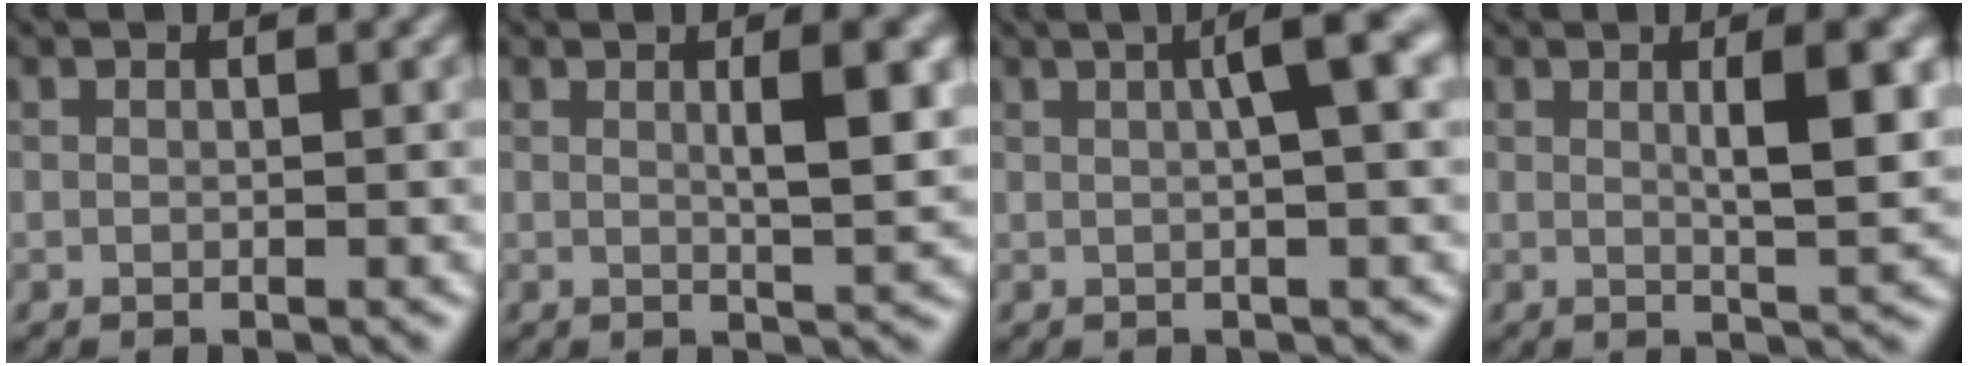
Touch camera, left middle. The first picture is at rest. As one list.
[{"total": 4.2, "force": [0.8, 0.9, 4.0], "torque": [-0.055, 0.002, 0.012]}, {"total": 5.0, "force": [1.1, 1.0, 4.7], "torque": [-0.059, 0.019, 0.011]}, {"total": 4.9, "force": [1.0, 1.0, 4.7], "torque": [-0.065, 0.003, 0.016]}]